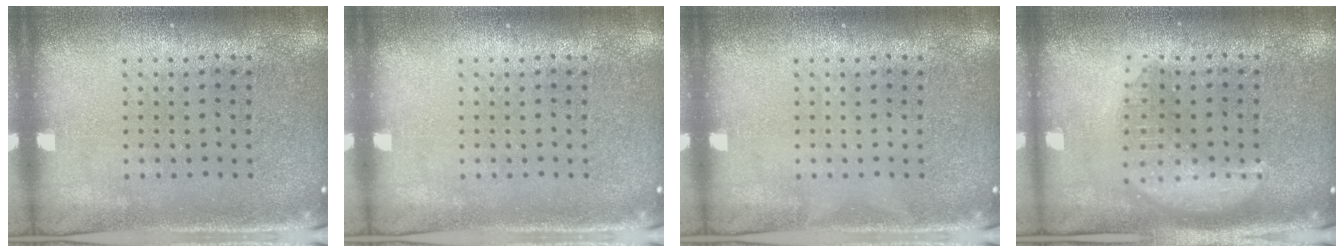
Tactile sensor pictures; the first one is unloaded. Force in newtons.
{"total": 0.0}
{"total": 0.0}
{"total": 3.1, "press": 3.1, "slide": 0.5}